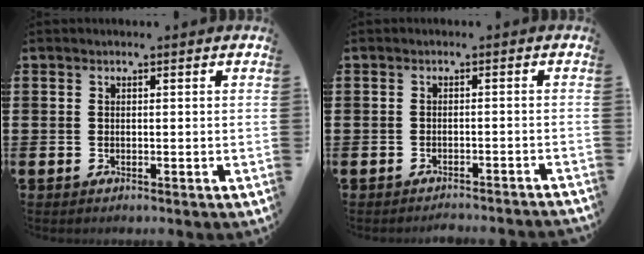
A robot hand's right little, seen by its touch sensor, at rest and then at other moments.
{"total": 1.2, "force": [-1.2, -0.2, 0.0], "torque": [0.000, 0.005, -0.026]}